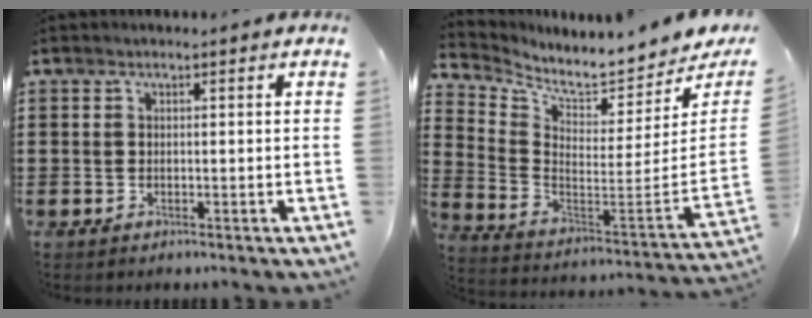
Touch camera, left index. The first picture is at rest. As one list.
[{"total": 5.4, "force": [5.2, -0.1, 1.6], "torque": [-0.057, -0.070, 0.083]}]